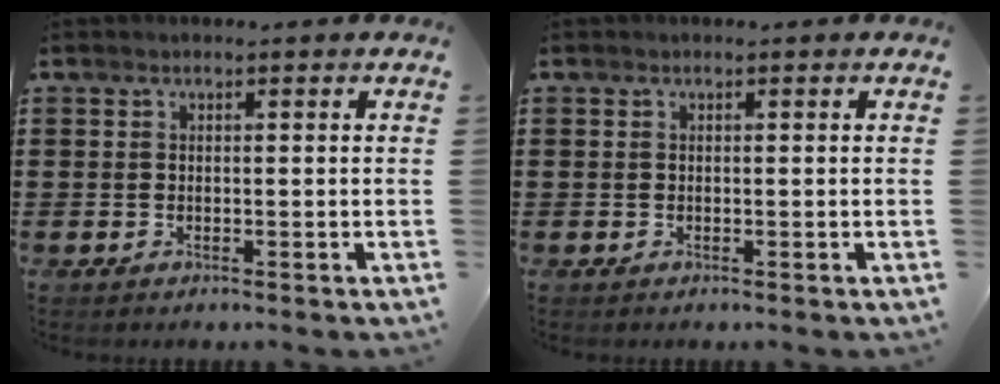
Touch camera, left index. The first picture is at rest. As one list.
[{"total": 0.0}]